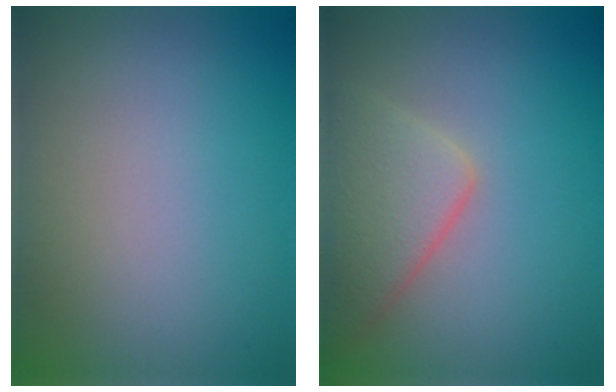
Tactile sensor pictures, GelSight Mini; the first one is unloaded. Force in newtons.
{"total": 4.7, "press": 4.7, "slide": 0.1}